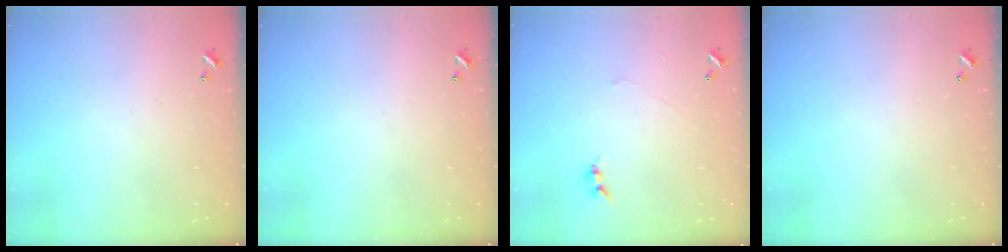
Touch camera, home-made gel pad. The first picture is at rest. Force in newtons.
{"total": 0.0}
{"total": 0.0}
{"total": 0.0}